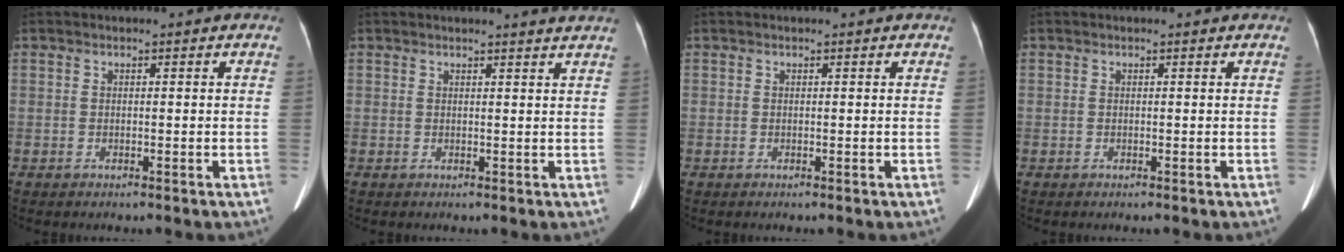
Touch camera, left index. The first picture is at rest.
{"total": 3.7, "force": [3.5, -0.7, 1.1], "torque": [-0.016, -0.005, 0.028]}
{"total": 0.0}
{"total": 0.0}